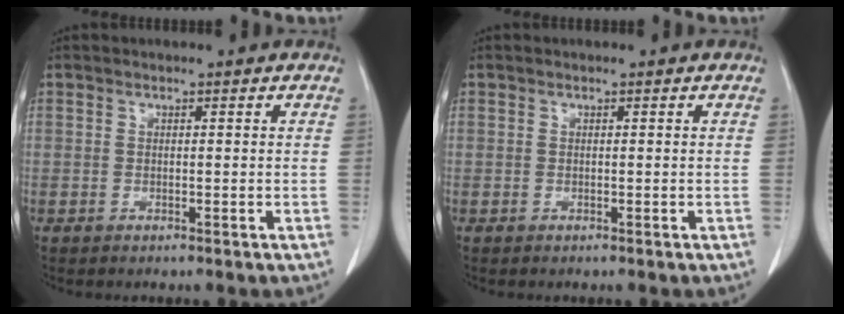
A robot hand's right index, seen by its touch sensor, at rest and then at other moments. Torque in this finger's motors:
{"motor_torque": [0.00, 0.00, 0.00, 0.00]}